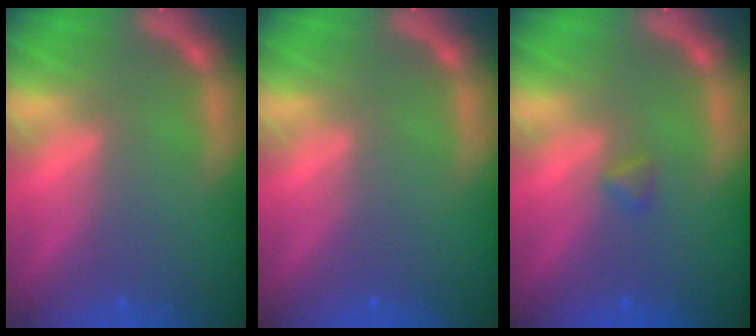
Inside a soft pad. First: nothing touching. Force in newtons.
{"total": 0.0}
{"total": 0.9}